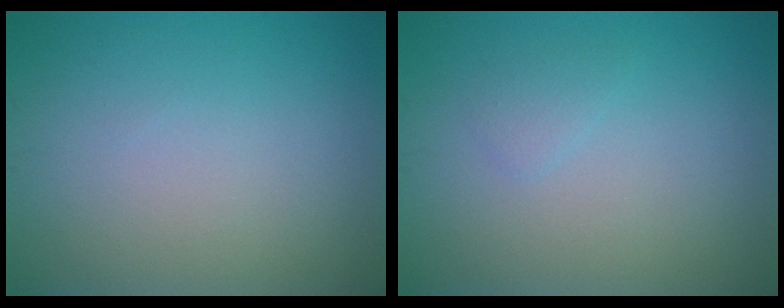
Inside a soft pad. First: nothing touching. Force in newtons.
{"total": 0.9, "press": 0.9, "slide": 0.0}